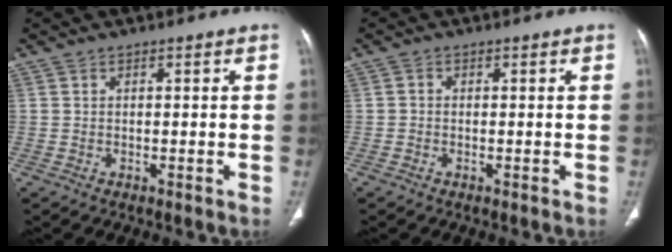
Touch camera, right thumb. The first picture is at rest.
{"total": 0.7, "force": [-0.3, 0.6, 0.3], "torque": [-0.002, 0.002, -0.008]}